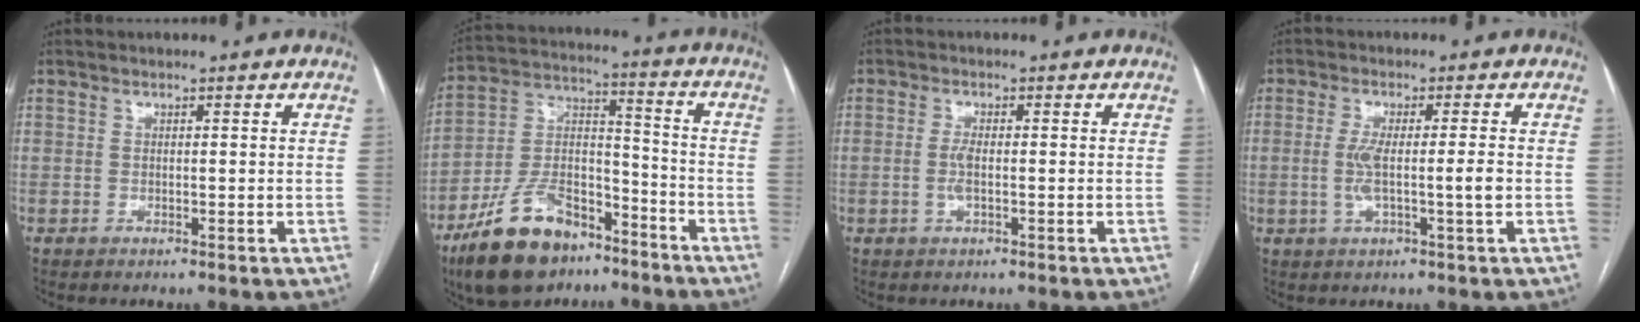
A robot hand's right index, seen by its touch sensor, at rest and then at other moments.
{"total": 17.0, "force": [-11.5, 8.0, 9.5], "torque": [-0.194, 0.019, -0.201]}
{"total": 2.2, "force": [-0.4, 0.4, 2.1], "torque": [-0.048, -0.001, -0.009]}
{"total": 5.1, "force": [-0.8, -0.1, 5.0], "torque": [-0.102, -0.003, -0.012]}